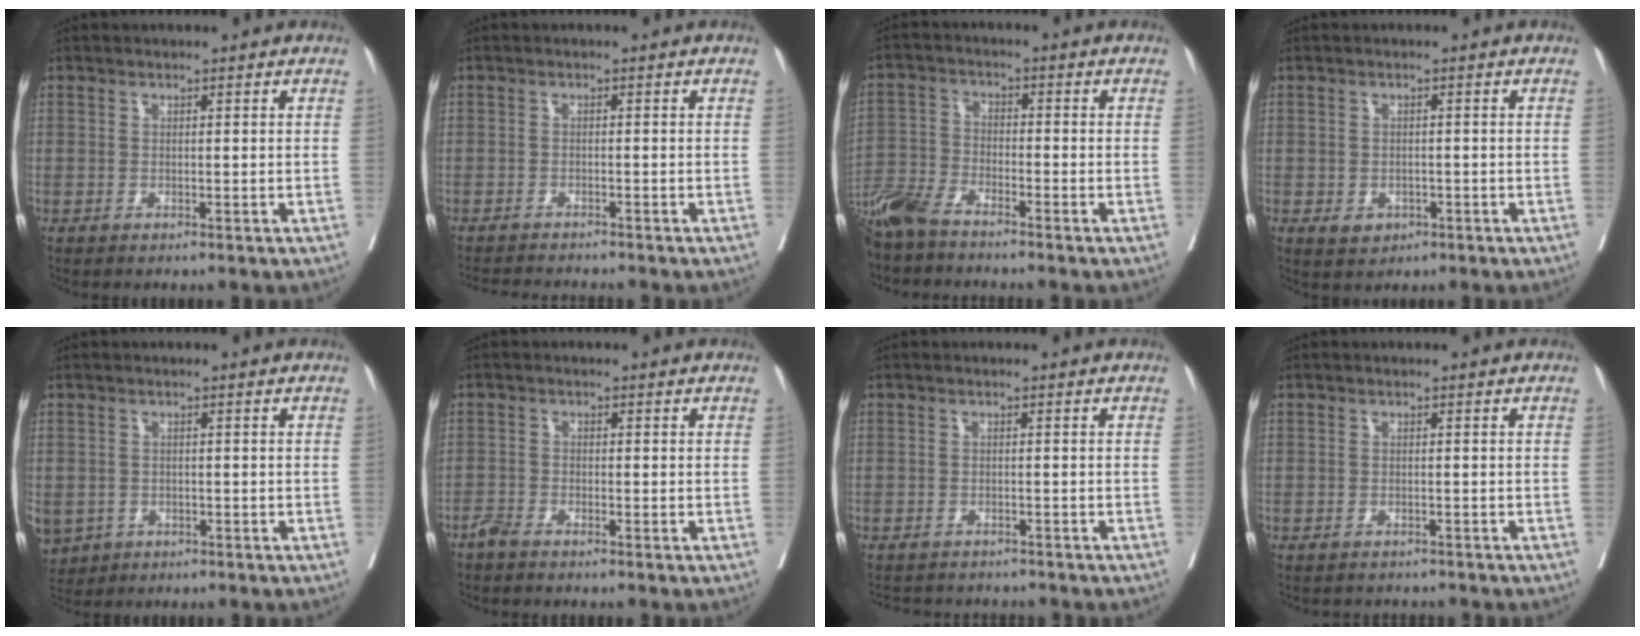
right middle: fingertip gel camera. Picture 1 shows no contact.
{"total": 6.0, "force": [-5.8, 0.1, 1.7], "torque": [-0.017, -0.012, -0.089]}
{"total": 6.9, "force": [-6.0, 1.2, 3.1], "torque": [-0.069, -0.020, -0.125]}
{"total": 2.5, "force": [-1.1, 2.0, 1.1], "torque": [-0.011, 0.003, -0.006]}
{"total": 8.4, "force": [-3.7, 6.9, 2.9], "torque": [-0.087, -0.003, -0.052]}
{"total": 1.7, "force": [-1.6, 0.0, 0.5], "torque": [-0.010, -0.003, -0.036]}
{"total": 6.8, "force": [-6.5, 1.6, 1.3], "torque": [-0.014, -0.001, -0.084]}
{"total": 4.5, "force": [-4.3, 1.2, 0.7], "torque": [-0.003, -0.005, -0.054]}